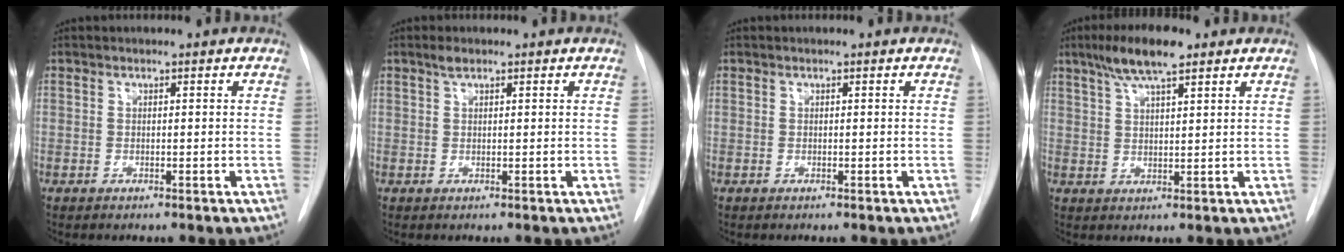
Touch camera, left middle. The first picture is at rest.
{"total": 1.1, "force": [0.8, 0.4, 0.7], "torque": [-0.014, 0.005, 0.017]}
{"total": 0.0}
{"total": 7.2, "force": [4.8, 1.2, 5.2], "torque": [-0.102, 0.014, 0.086]}